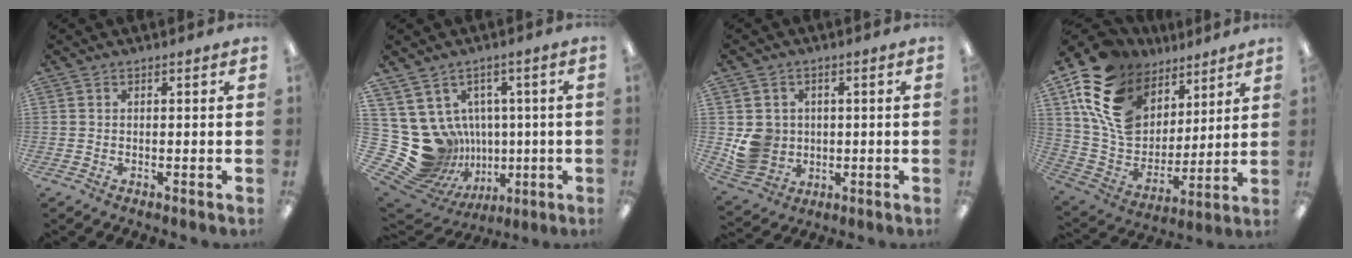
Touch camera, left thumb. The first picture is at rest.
{"total": 16.0, "force": [-0.4, 15.0, 5.5], "torque": [-0.148, -0.026, 0.034]}
{"total": 7.6, "force": [0.3, 7.3, 2.1], "torque": [-0.053, 0.009, 0.017]}
{"total": 18.7, "force": [10.3, 12.6, 9.2], "torque": [-0.185, -0.044, 0.197]}